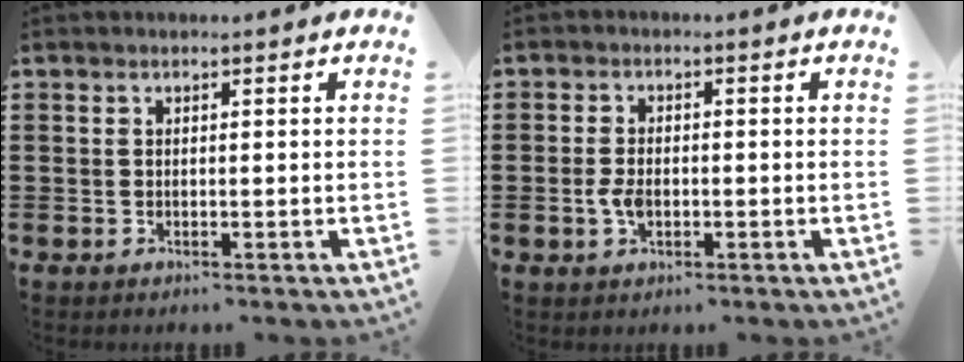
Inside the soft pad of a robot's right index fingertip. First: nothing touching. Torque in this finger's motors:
{"motor_torque": [1.70, 0.44, -0.01, -0.07]}